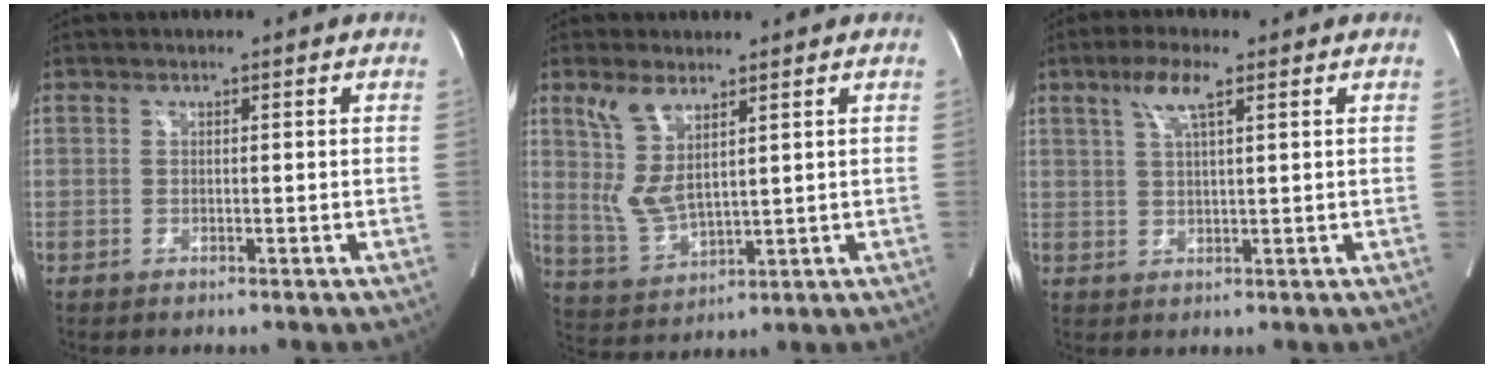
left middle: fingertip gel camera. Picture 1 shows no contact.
{"total": 7.0, "force": [3.7, 2.2, 5.5], "torque": [-0.127, -0.004, 0.085]}
{"total": 4.8, "force": [2.5, 0.6, 4.0], "torque": [-0.084, 0.007, 0.050]}